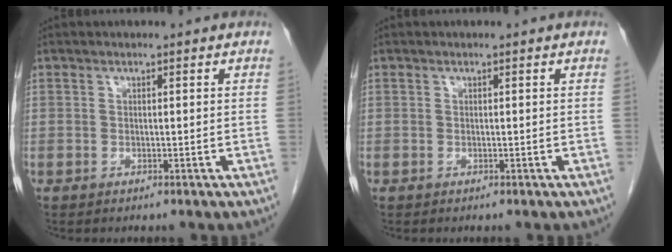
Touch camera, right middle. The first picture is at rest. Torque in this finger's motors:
{"motor_torque": [0.15, 0.02, 0.01, -0.01]}